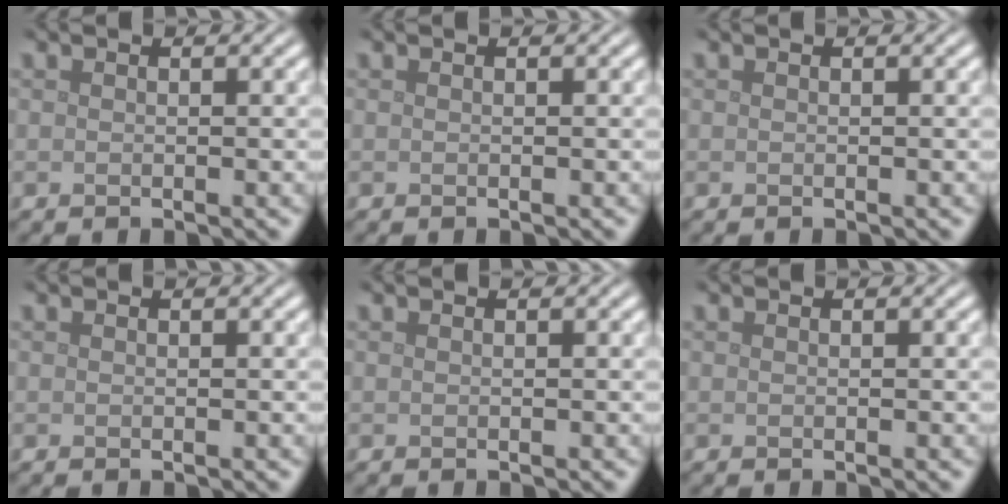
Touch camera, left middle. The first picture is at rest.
{"total": 0.0}
{"total": 0.0}
{"total": 0.0}
{"total": 0.0}
{"total": 0.0}